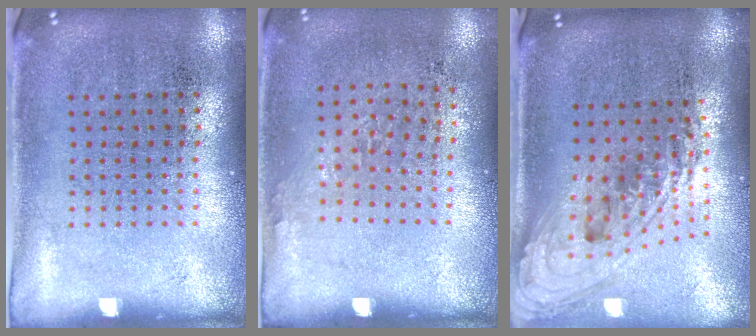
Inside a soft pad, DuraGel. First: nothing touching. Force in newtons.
{"total": 0.9, "press": 0.7, "slide": 0.7}
{"total": 2.4, "press": 1.7, "slide": 1.6}